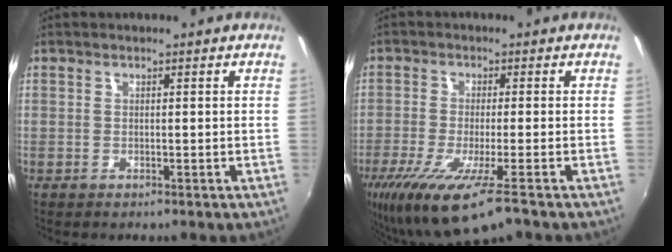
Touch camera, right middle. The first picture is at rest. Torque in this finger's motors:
{"motor_torque": [1.09, -1.05, 0.44, 0.12]}